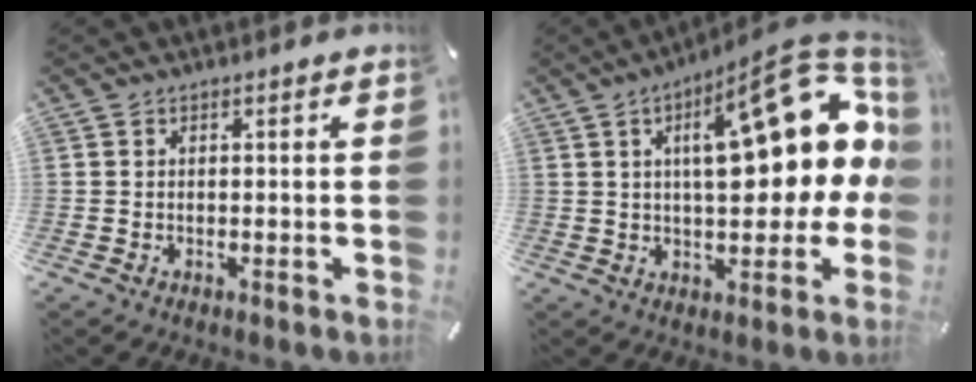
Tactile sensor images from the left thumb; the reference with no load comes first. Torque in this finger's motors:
{"motor_torque": [2.47, 2.54, 2.26, -0.50, 0.77]}